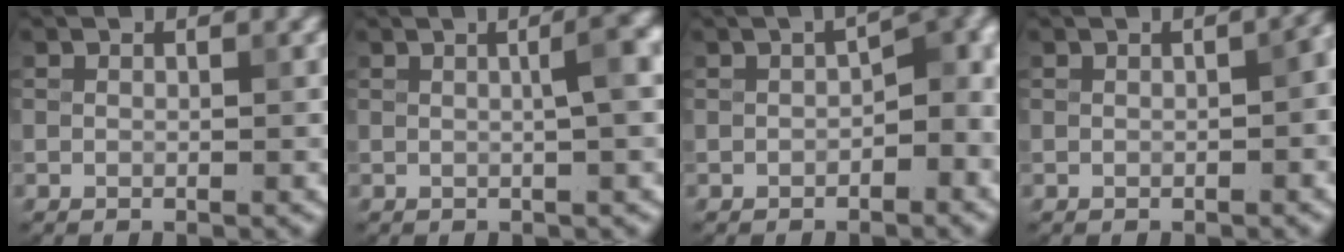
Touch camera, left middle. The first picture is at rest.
{"total": 3.2, "force": [0.7, 0.4, 3.1], "torque": [-0.042, 0.016, 0.011]}
{"total": 6.9, "force": [-0.1, 3.9, 5.6], "torque": [-0.051, 0.010, -0.002]}
{"total": 3.5, "force": [0.1, 1.9, 2.9], "torque": [-0.022, 0.007, 0.010]}